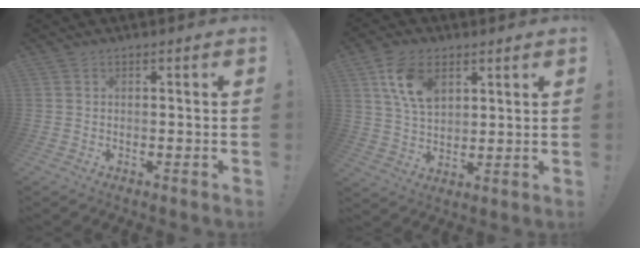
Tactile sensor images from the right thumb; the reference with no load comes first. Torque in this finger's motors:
{"motor_torque": [1.38, 1.23, 1.02, 0.17, 0.06]}